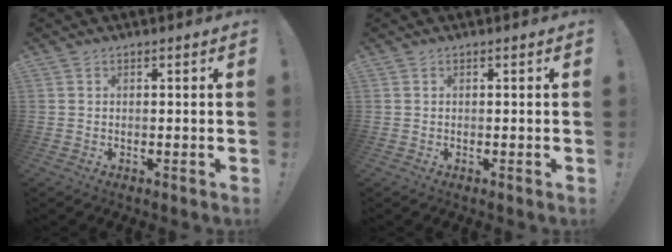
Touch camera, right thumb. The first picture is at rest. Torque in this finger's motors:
{"motor_torque": [0.11, 0.06, 0.31, -0.25, -0.08]}